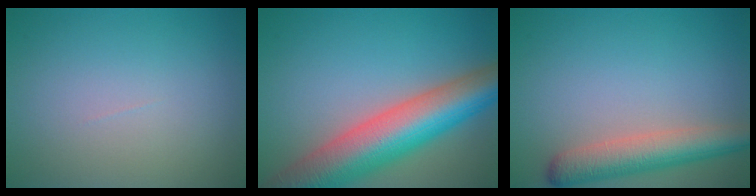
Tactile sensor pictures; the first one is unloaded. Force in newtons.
{"total": 11.5, "press": 11.5, "slide": 0.6}
{"total": 5.1, "press": 5.1, "slide": 0.3}